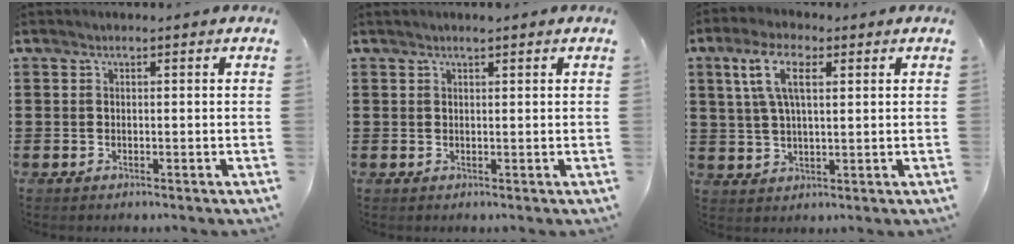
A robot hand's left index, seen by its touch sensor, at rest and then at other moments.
{"total": 1.3, "force": [1.0, 0.1, 0.8], "torque": [-0.017, 0.000, 0.018]}
{"total": 7.3, "force": [2.9, 3.0, 6.1], "torque": [-0.129, 0.012, 0.049]}